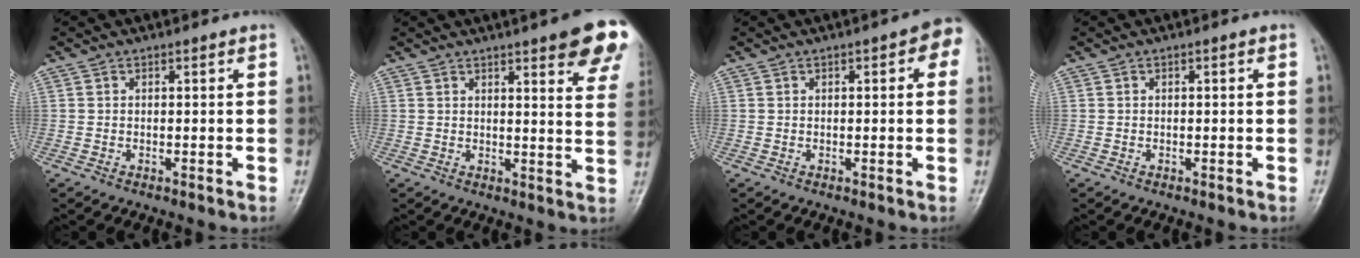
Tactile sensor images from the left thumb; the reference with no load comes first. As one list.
[{"total": 13.6, "force": [8.2, 2.9, 10.4], "torque": [-0.100, -0.032, 0.086]}, {"total": 4.8, "force": [1.5, 1.8, 4.2], "torque": [-0.036, 0.010, 0.007]}, {"total": 0.0}]